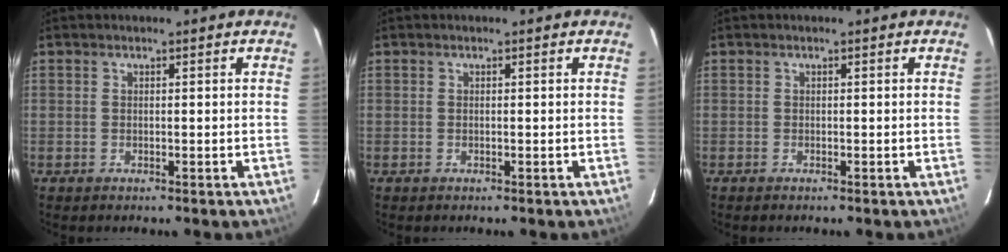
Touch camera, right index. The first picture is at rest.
{"total": 0.0}
{"total": 0.0}